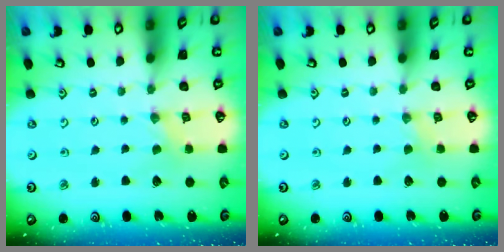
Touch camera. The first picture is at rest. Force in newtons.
{"total": 1.0, "press": 1.0, "slide": 0.2}